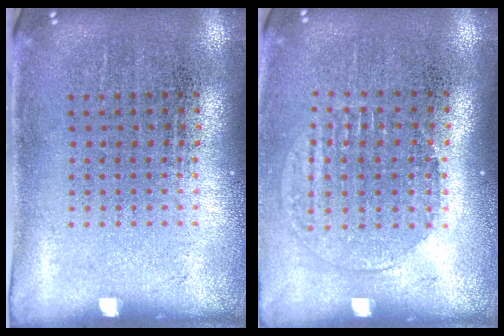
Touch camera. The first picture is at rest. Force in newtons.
{"total": 1.4, "press": 1.2, "slide": 0.7}